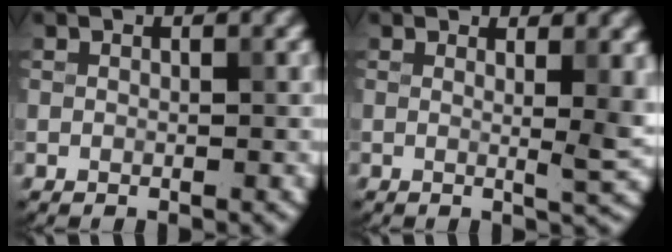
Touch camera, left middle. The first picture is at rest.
{"total": 2.9, "force": [1.0, 0.4, 2.6], "torque": [-0.028, -0.002, 0.014]}